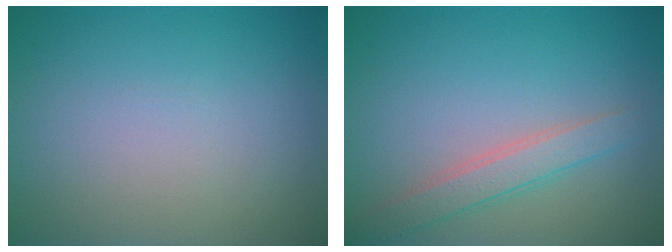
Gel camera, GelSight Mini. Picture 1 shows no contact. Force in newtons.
{"total": 2.4, "press": 2.4, "slide": 0.1}